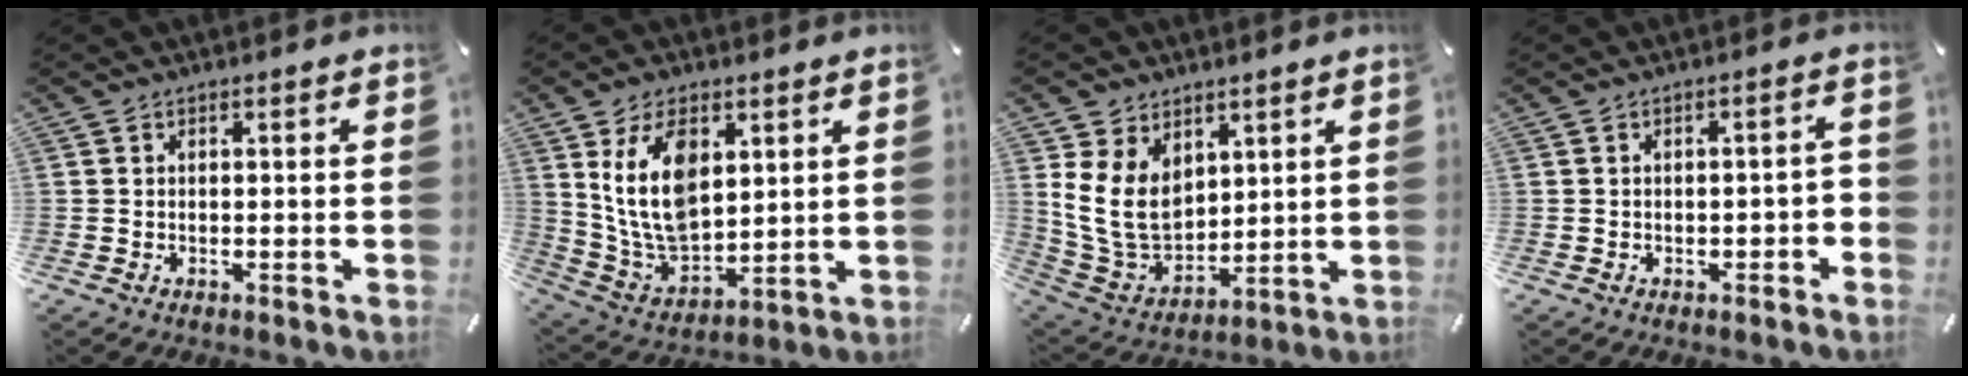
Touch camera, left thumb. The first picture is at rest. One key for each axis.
{"total": 15.4, "fx": 5.4, "fy": 9.3, "fz": 11.1, "tx": -0.230, "ty": -0.016, "tz": 0.096}
{"total": 13.4, "fx": 3.7, "fy": 10.5, "fz": 7.4, "tx": -0.170, "ty": -0.023, "tz": 0.073}
{"total": 2.3, "fx": -1.4, "fy": 1.3, "fz": 1.3, "tx": -0.021, "ty": 0.008, "tz": -0.028}